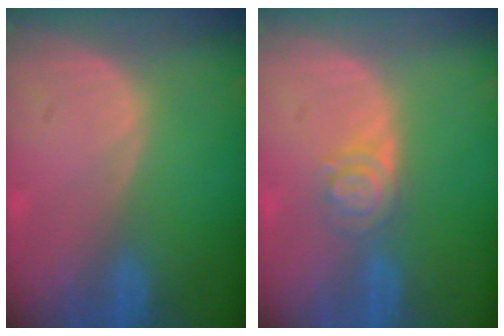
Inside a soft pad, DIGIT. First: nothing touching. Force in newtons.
{"total": 4.2, "press": 3.8, "slide": 1.7}